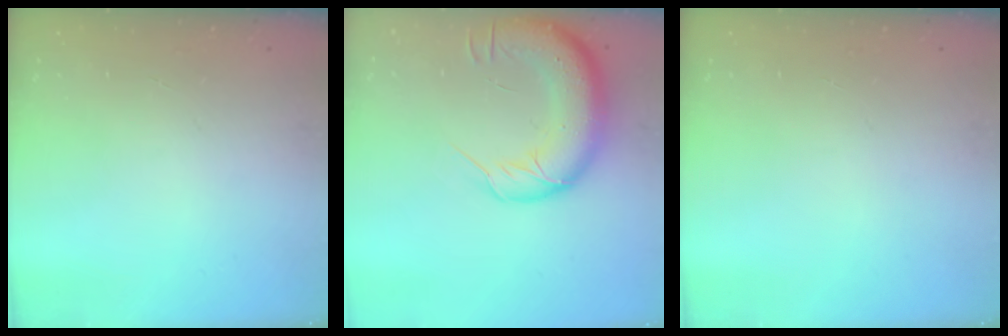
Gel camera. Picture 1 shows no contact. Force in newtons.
{"total": 17.4, "press": 16.9, "slide": 3.9}
{"total": 0.0}